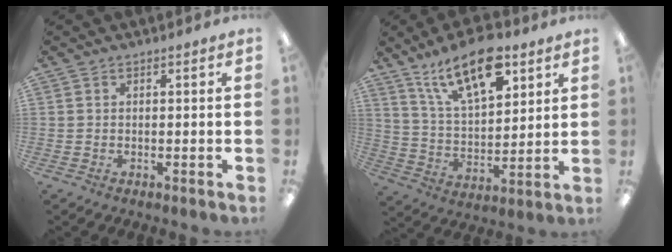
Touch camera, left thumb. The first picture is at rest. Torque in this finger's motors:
{"motor_torque": [0.37, 0.34, 0.46, -0.61, 0.10]}